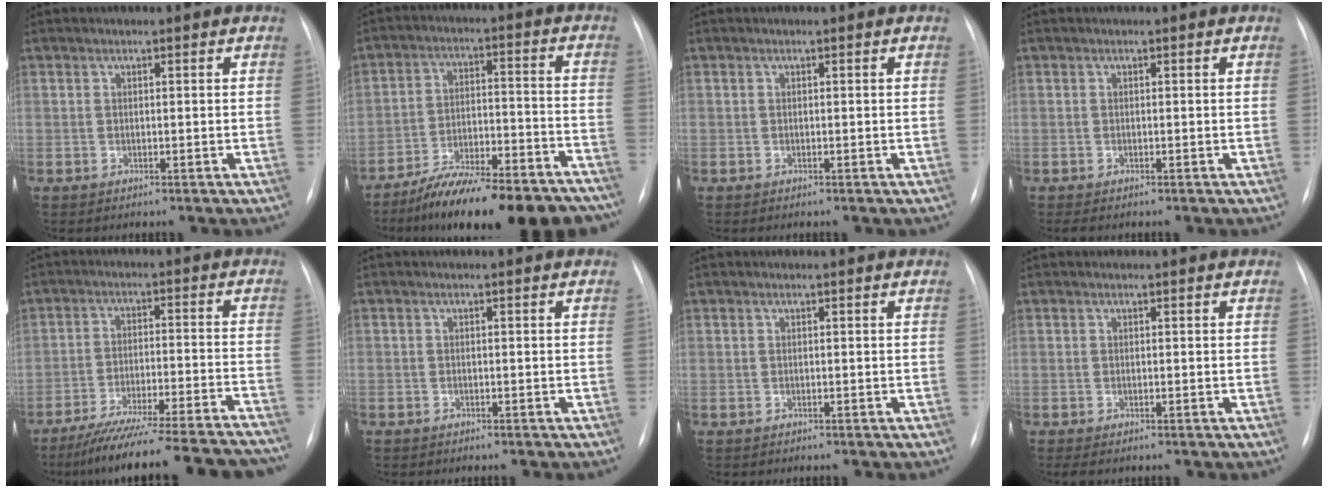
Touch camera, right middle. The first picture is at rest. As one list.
[{"total": 21.3, "force": [-18.3, 4.4, 10.0], "torque": [-0.111, 0.019, -0.271]}, {"total": 0.0}, {"total": 1.1, "force": [-0.9, 0.2, 0.6], "torque": [-0.007, -0.003, -0.011]}, {"total": 23.2, "force": [-21.1, 0.3, 9.6], "torque": [-0.116, -0.029, -0.296]}, {"total": 1.2, "force": [-1.0, 0.7, 0.2], "torque": [-0.008, 0.002, -0.015]}, {"total": 0.0}, {"total": 1.7, "force": [-1.3, 0.3, 1.0], "torque": [-0.010, -0.005, -0.016]}]